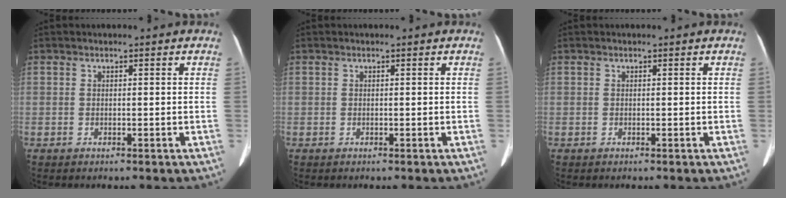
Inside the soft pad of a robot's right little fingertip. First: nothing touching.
{"total": 0.0}
{"total": 0.0}